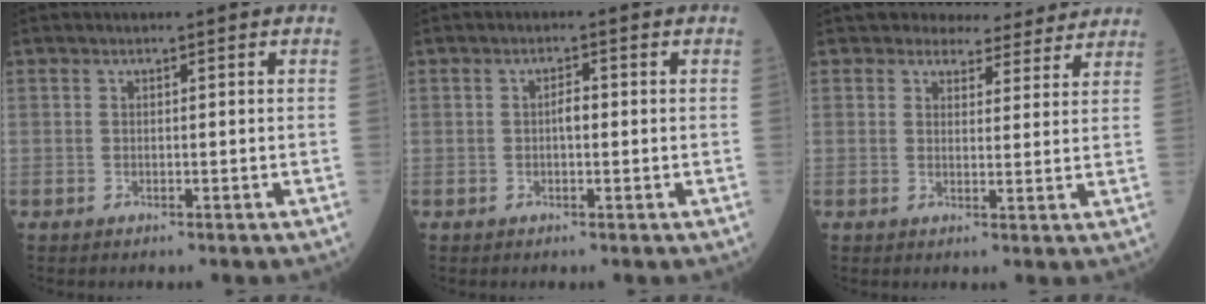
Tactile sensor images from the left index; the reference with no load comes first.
{"total": 1.5, "force": [-0.1, 0.6, 1.4], "torque": [-0.023, 0.005, -0.003]}
{"total": 7.2, "force": [6.7, 2.6, 0.8], "torque": [0.003, 0.004, 0.068]}